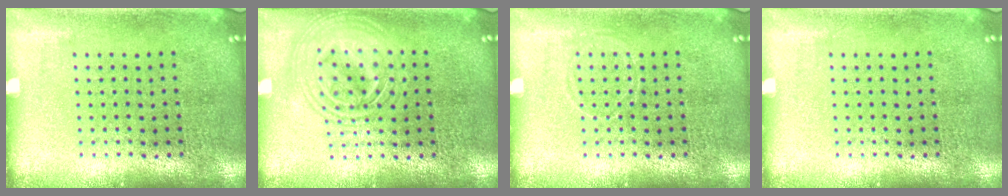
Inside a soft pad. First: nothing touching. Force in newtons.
{"total": 2.4, "press": 2.4, "slide": 0.2}
{"total": 0.6, "press": 0.6, "slide": 0.0}
{"total": 0.0}